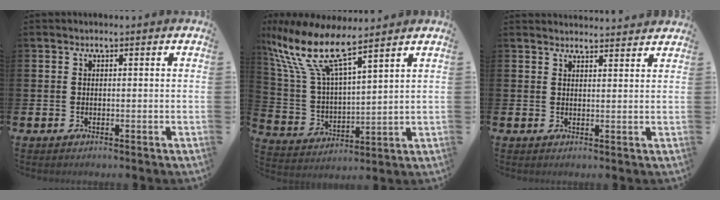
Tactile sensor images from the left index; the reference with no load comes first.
{"total": 10.6, "force": [8.5, 2.3, 5.9], "torque": [-0.151, -0.043, 0.147]}
{"total": 2.5, "force": [2.5, 0.0, -0.2], "torque": [0.003, -0.017, 0.044]}